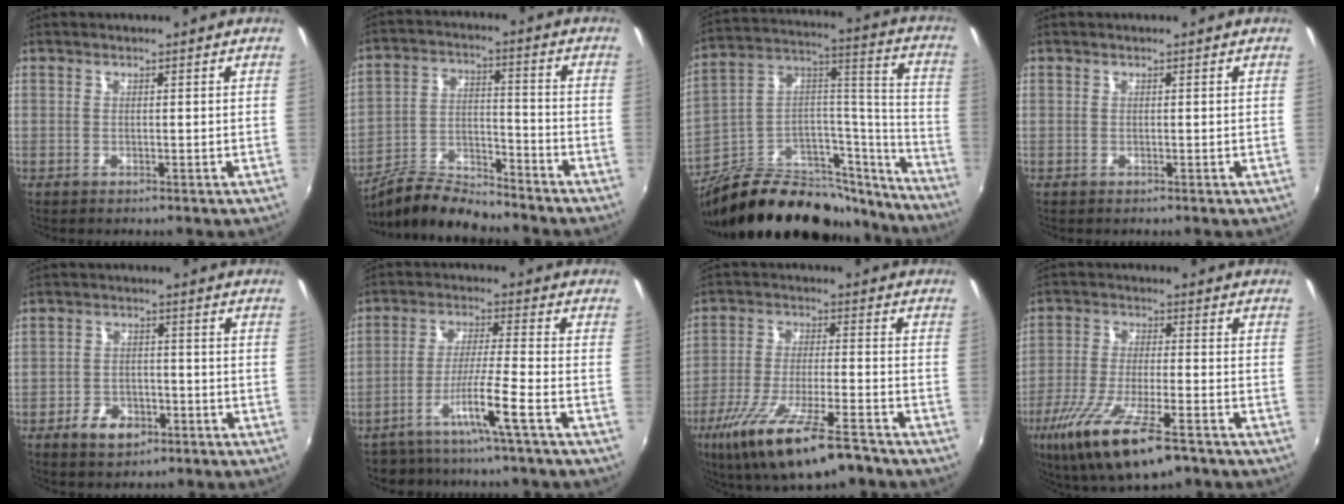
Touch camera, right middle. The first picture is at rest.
{"total": 9.7, "force": [-9.0, 2.6, 2.8], "torque": [-0.064, 0.012, -0.166]}
{"total": 29.8, "force": [-23.5, 12.3, 13.6], "torque": [-0.206, 0.061, -0.344]}
{"total": 0.0}
{"total": 6.1, "force": [-3.6, 3.8, 3.2], "torque": [-0.083, 0.002, -0.056]}
{"total": 6.3, "force": [-4.1, -0.2, 4.8], "torque": [-0.098, 0.002, -0.073]}
{"total": 17.2, "force": [-11.8, 3.7, 12.1], "torque": [-0.236, -0.045, -0.203]}
{"total": 17.2, "force": [-10.4, 4.3, 13.0], "torque": [-0.259, -0.055, -0.188]}